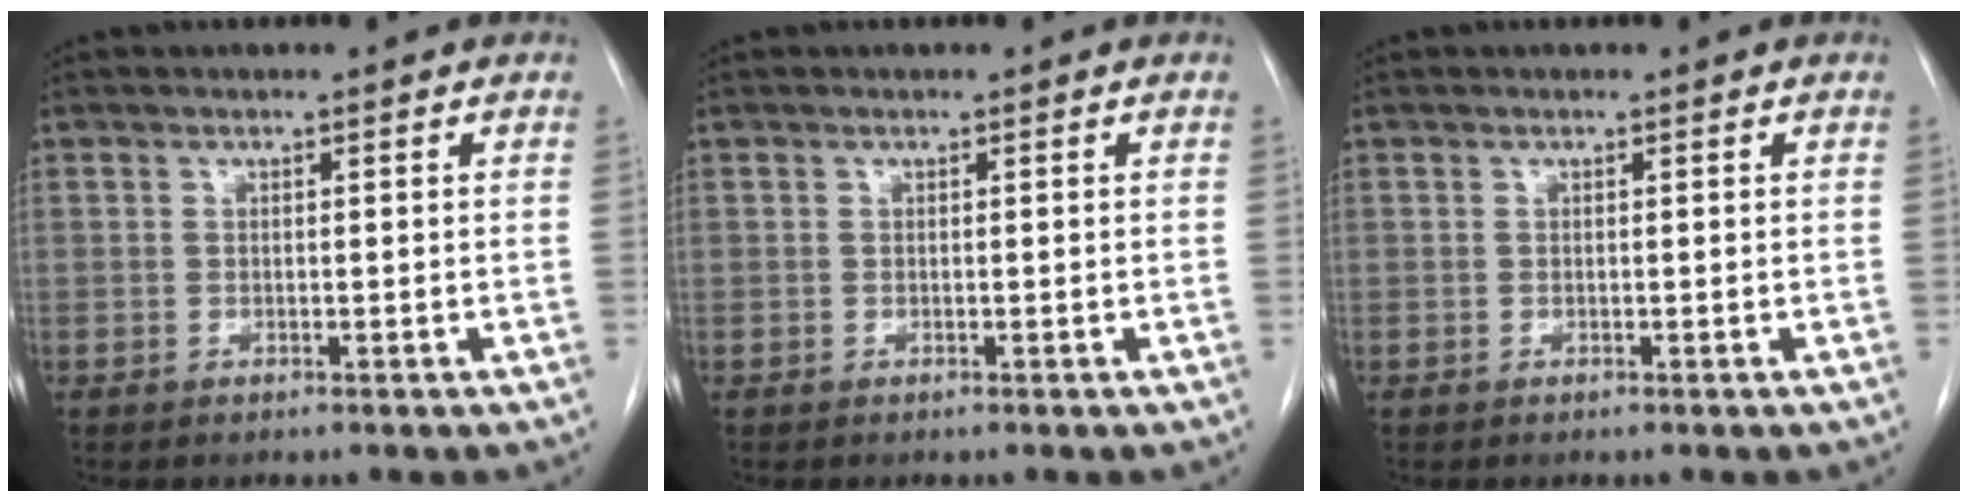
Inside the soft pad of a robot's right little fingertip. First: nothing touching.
{"total": 0.0}
{"total": 0.0}